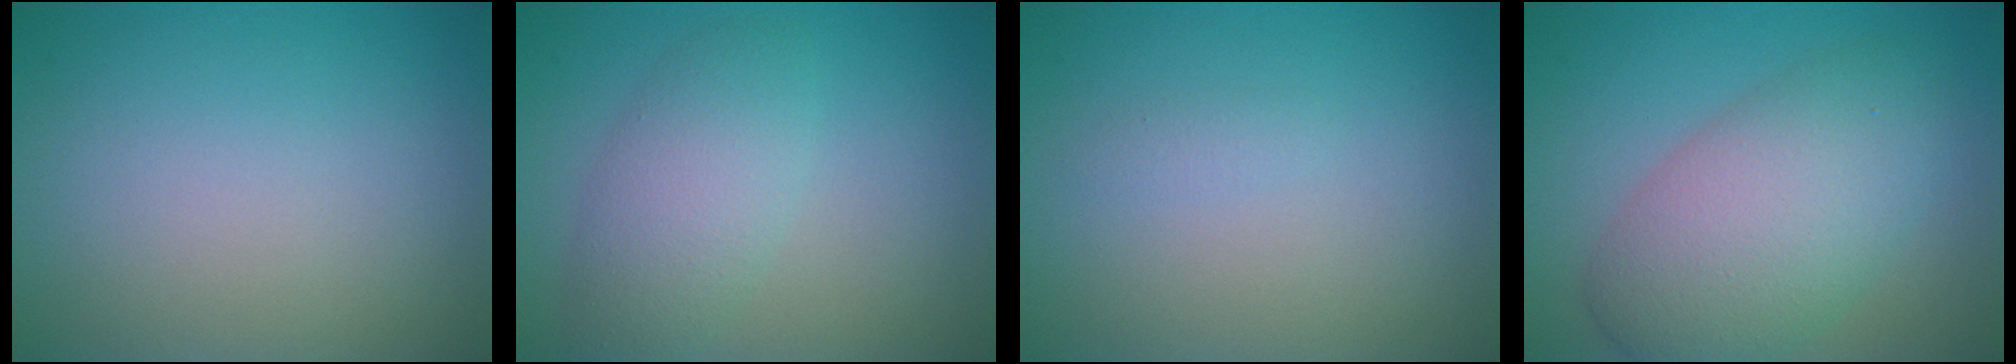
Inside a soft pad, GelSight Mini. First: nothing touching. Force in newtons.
{"total": 3.9, "press": 3.9, "slide": 0.2}
{"total": 0.6, "press": 0.6, "slide": 0.0}
{"total": 7.6, "press": 7.6, "slide": 0.2}